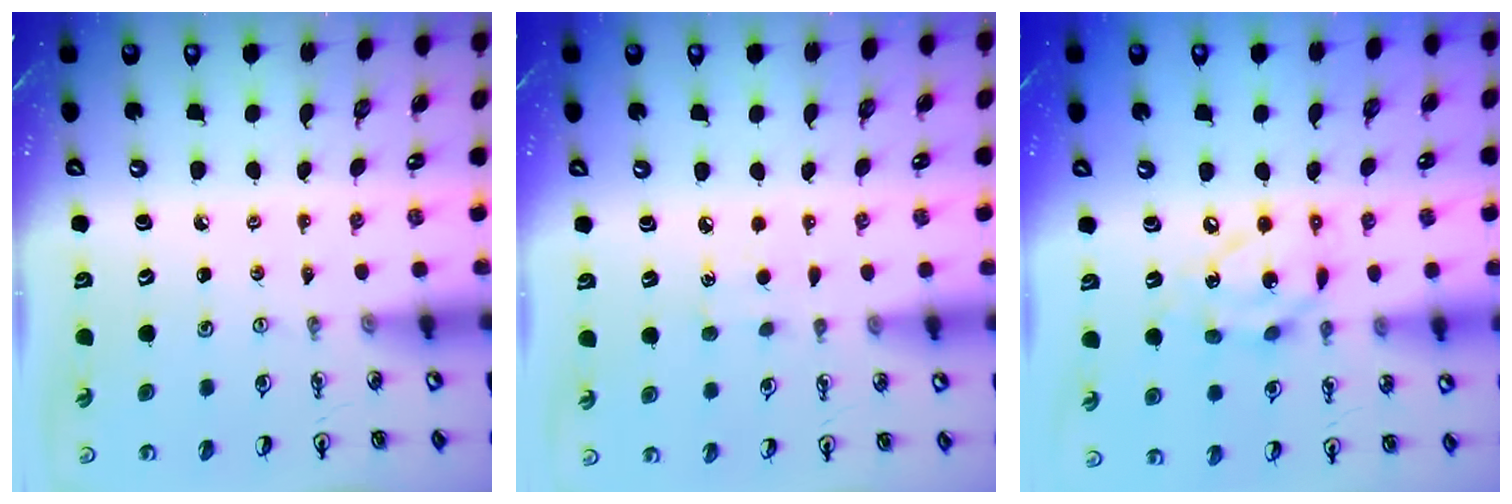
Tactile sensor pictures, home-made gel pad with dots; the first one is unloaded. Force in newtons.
{"total": 4.9, "press": 4.9, "slide": 0.6}
{"total": 13.4, "press": 13.4, "slide": 1.3}